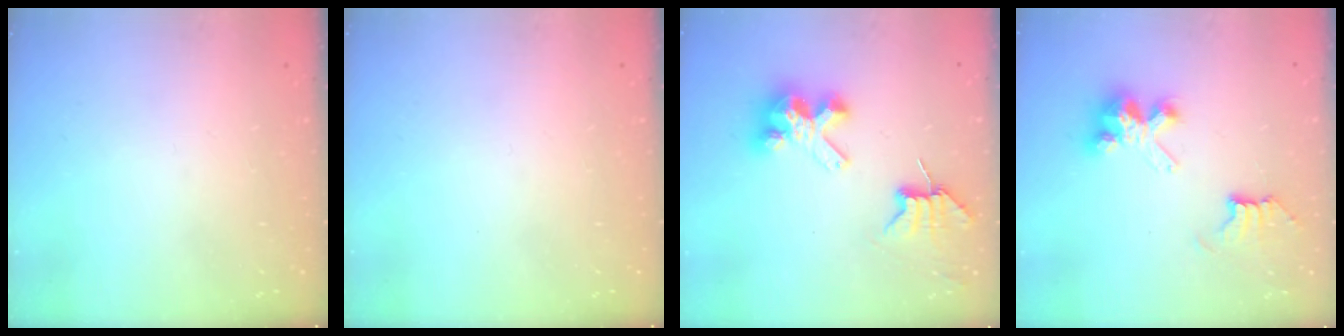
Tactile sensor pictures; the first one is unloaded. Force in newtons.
{"total": 0.0}
{"total": 8.0, "press": 8.0, "slide": 0.6}
{"total": 7.4, "press": 7.4, "slide": 0.1}